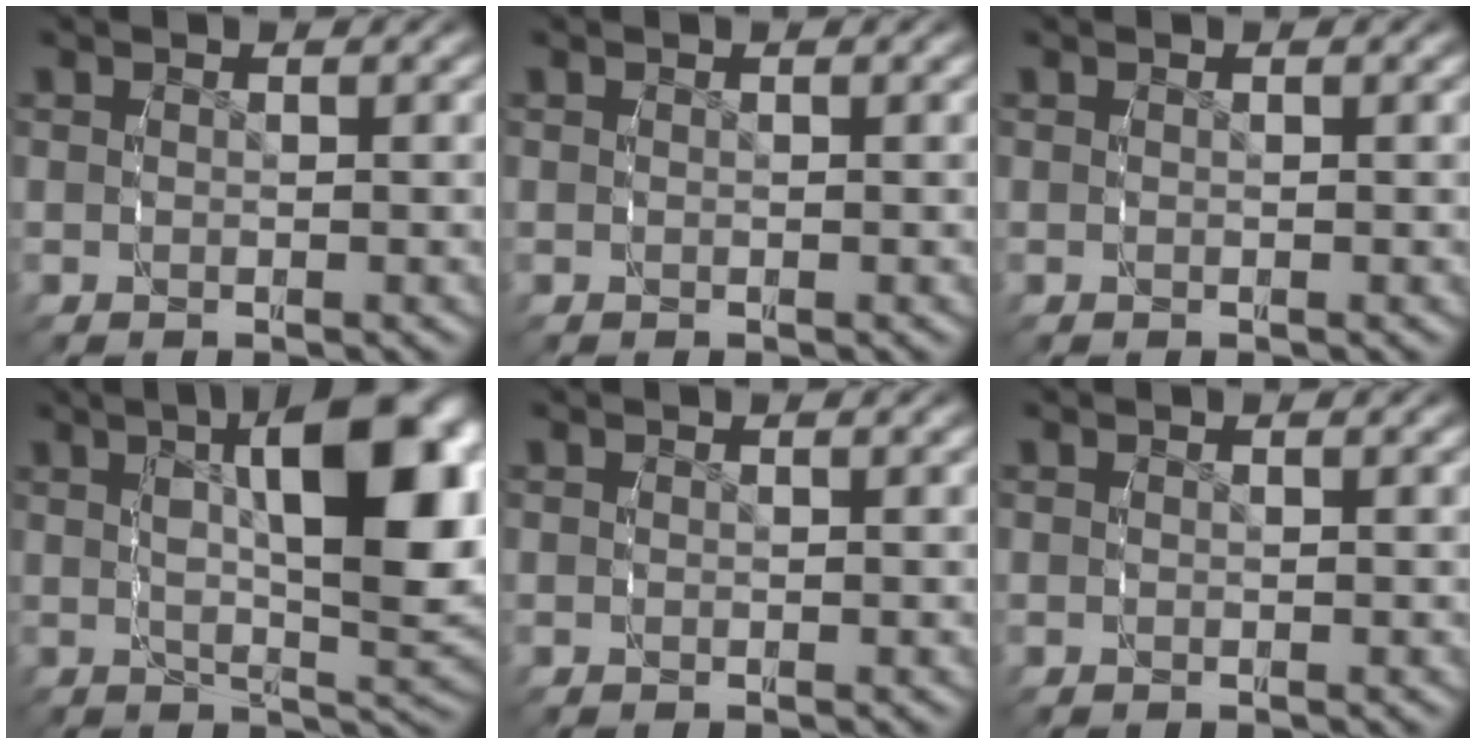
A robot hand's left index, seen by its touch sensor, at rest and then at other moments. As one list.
[{"total": 0.0}, {"total": 0.0}, {"total": 11.5, "force": [2.4, 3.7, 10.6], "torque": [-0.150, 0.007, 0.042]}, {"total": 0.0}, {"total": 0.0}]